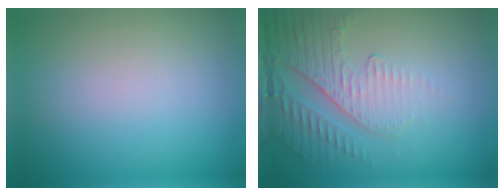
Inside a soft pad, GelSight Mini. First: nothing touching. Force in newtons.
{"total": 5.1, "press": 3.3, "slide": 3.9}